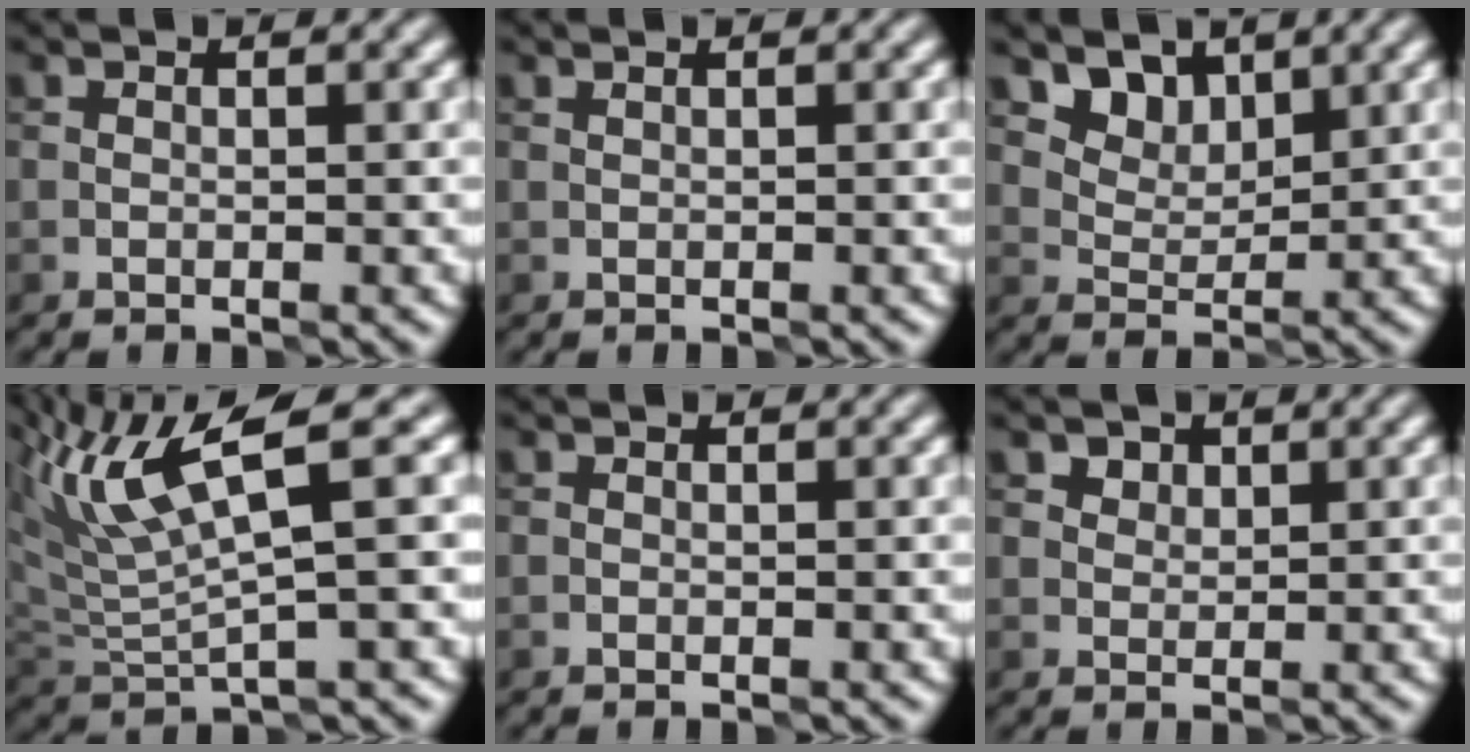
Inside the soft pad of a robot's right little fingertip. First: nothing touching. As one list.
[{"total": 0.0}, {"total": 4.7, "force": [3.4, 2.7, 1.8], "torque": [-0.045, -0.017, 0.079]}, {"total": 7.8, "force": [4.4, 1.4, 6.3], "torque": [-0.127, 0.014, 0.087]}, {"total": 0.0}, {"total": 2.8, "force": [2.0, 1.7, 0.9], "torque": [-0.024, 0.005, 0.030]}]